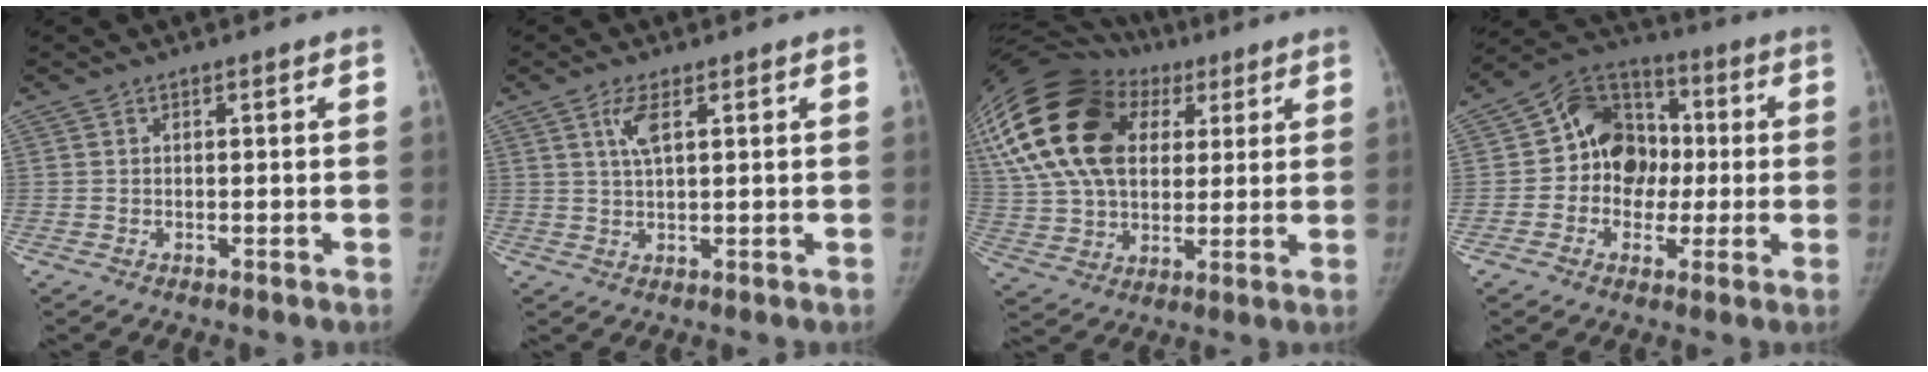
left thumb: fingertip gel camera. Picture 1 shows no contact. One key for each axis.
{"total": 3.9, "fx": 1.7, "fy": 1.3, "fz": 3.2, "tx": -0.066, "ty": -0.001, "tz": 0.038}
{"total": 29.5, "fx": 10.4, "fy": 19.8, "fz": 19.2, "tx": -0.403, "ty": 0.053, "tz": 0.197}
{"total": 13.5, "fx": -0.1, "fy": 11.4, "fz": 7.3, "tx": -0.069, "ty": 0.028, "tz": -0.016}